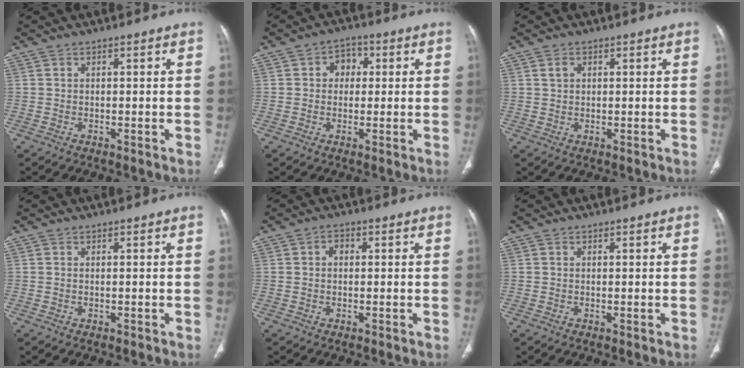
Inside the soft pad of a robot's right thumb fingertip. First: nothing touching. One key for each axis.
{"total": 4.5, "fx": 0.7, "fy": 3.7, "fz": 2.4, "tx": -0.007, "ty": 0.010, "tz": 0.004}
{"total": 1.8, "fx": 0.7, "fy": 1.3, "fz": 0.9, "tx": -0.015, "ty": 0.000, "tz": 0.014}
{"total": 0.0}
{"total": 1.9, "fx": 0.2, "fy": 1.4, "fz": 1.2, "tx": -0.012, "ty": 0.008, "tz": 0.000}
{"total": 0.0}